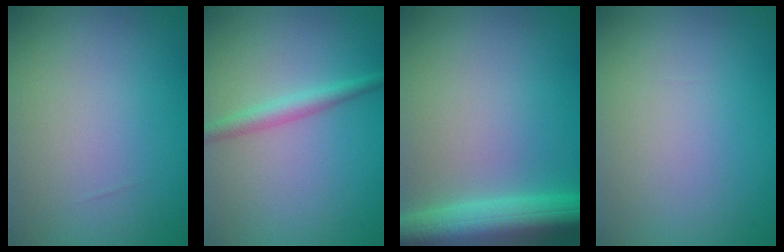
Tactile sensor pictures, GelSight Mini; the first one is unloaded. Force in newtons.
{"total": 2.1, "press": 2.1, "slide": 0.1}
{"total": 8.9, "press": 8.9, "slide": 0.3}
{"total": 0.0}